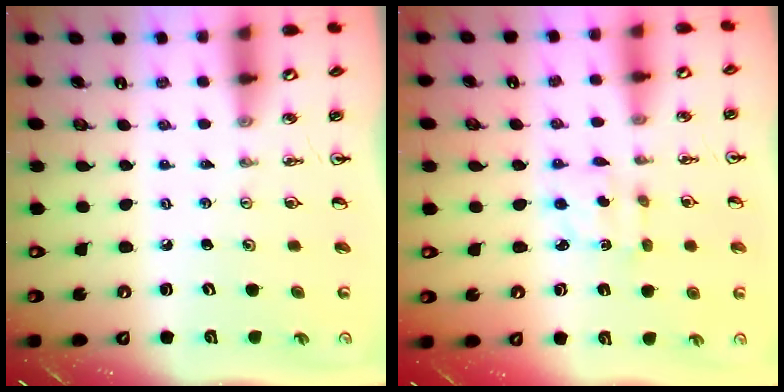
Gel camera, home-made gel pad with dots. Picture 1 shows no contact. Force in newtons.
{"total": 3.7, "press": 3.7, "slide": 0.6}